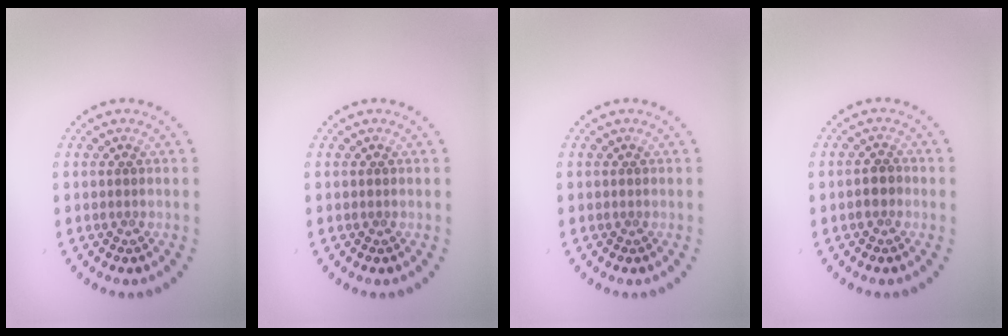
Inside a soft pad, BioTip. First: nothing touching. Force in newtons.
{"total": 0.0}
{"total": 0.0}
{"total": 1.3, "press": 1.2, "slide": 0.6}